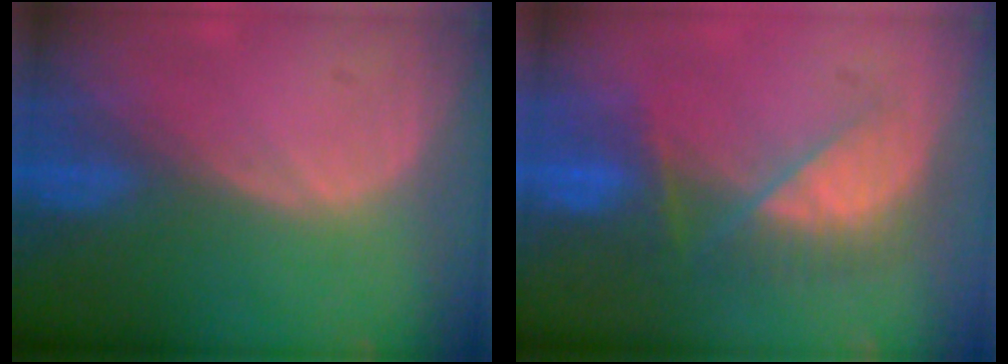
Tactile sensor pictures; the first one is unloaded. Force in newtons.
{"total": 7.7, "press": 7.0, "slide": 3.2}